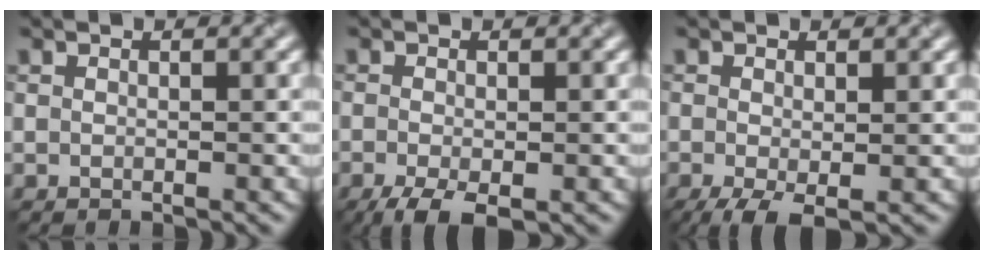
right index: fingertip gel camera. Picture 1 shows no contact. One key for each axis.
{"total": 3.9, "fx": -2.2, "fy": 1.3, "fz": 2.9, "tx": -0.056, "ty": -0.007, "tz": -0.040}
{"total": 3.4, "fx": -1.3, "fy": 1.2, "fz": 2.9, "tx": -0.064, "ty": -0.011, "tz": -0.027}